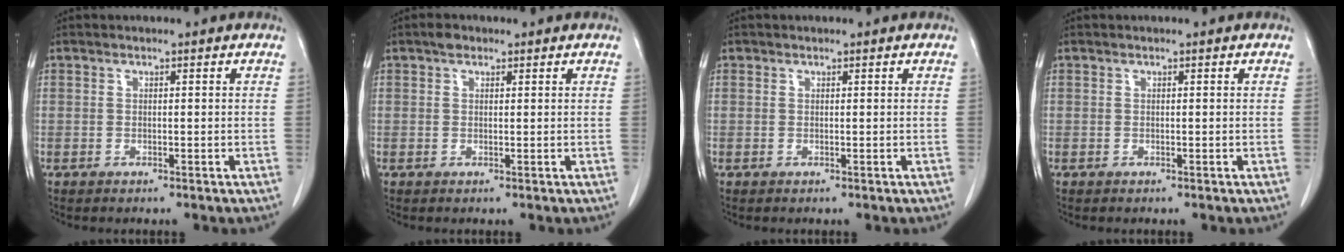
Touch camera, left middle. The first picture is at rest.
{"total": 1.2, "force": [0.8, 0.7, 0.5], "torque": [-0.012, 0.006, 0.011]}
{"total": 0.0}
{"total": 0.0}